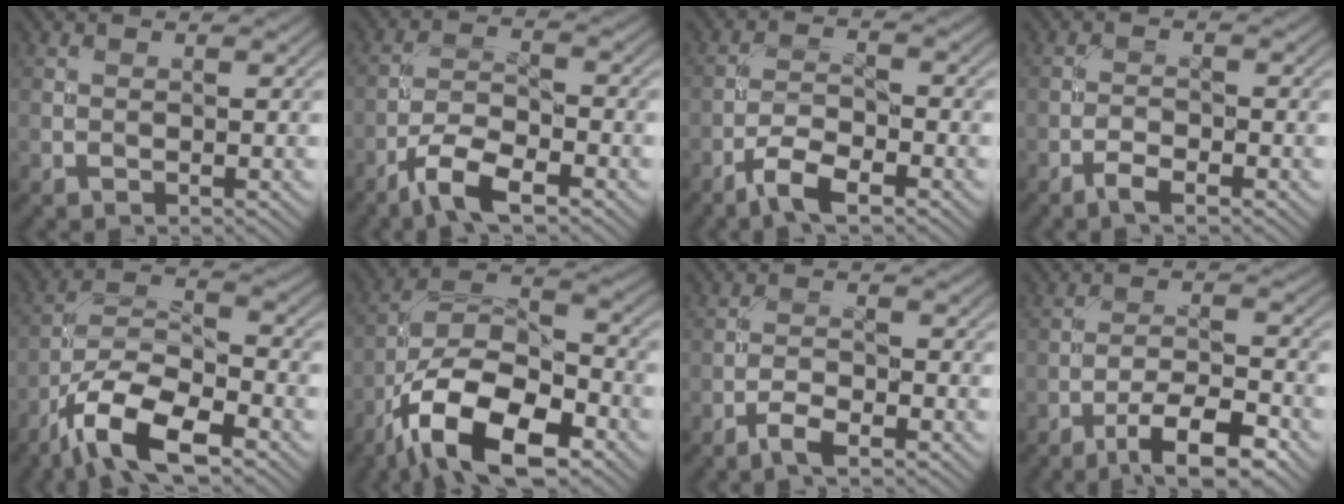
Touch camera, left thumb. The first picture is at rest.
{"total": 6.6, "force": [-4.5, 1.9, 4.5], "torque": [-0.089, 0.001, -0.094]}
{"total": 5.0, "force": [-3.5, 1.4, 3.3], "torque": [-0.068, 0.000, -0.074]}
{"total": 2.2, "force": [-1.7, 0.5, 1.3], "torque": [-0.031, 0.002, -0.037]}
{"total": 11.6, "force": [-7.4, 4.3, 7.9], "torque": [-0.153, -0.002, -0.157]}
{"total": 14.8, "force": [-8.4, 6.7, 10.2], "torque": [-0.197, -0.013, -0.168]}
{"total": 3.1, "force": [-2.2, 0.8, 2.0], "torque": [-0.045, 0.002, -0.050]}
{"total": 7.9, "force": [-5.2, 2.1, 5.6], "torque": [-0.091, 0.007, -0.091]}